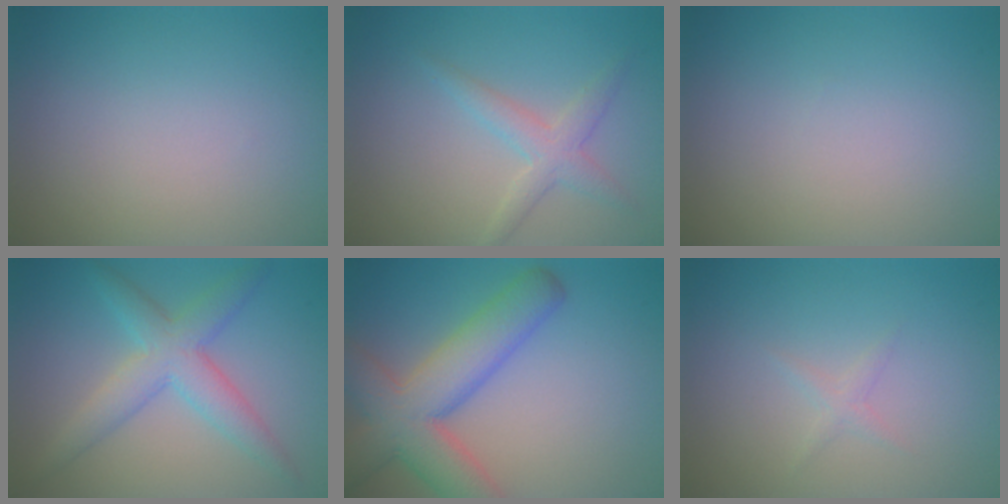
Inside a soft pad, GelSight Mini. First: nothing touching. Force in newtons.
{"total": 2.7, "press": 2.7, "slide": 0.1}
{"total": 0.0}
{"total": 4.8, "press": 4.8, "slide": 0.2}
{"total": 8.4, "press": 8.4, "slide": 0.4}
{"total": 0.9, "press": 0.8, "slide": 0.1}